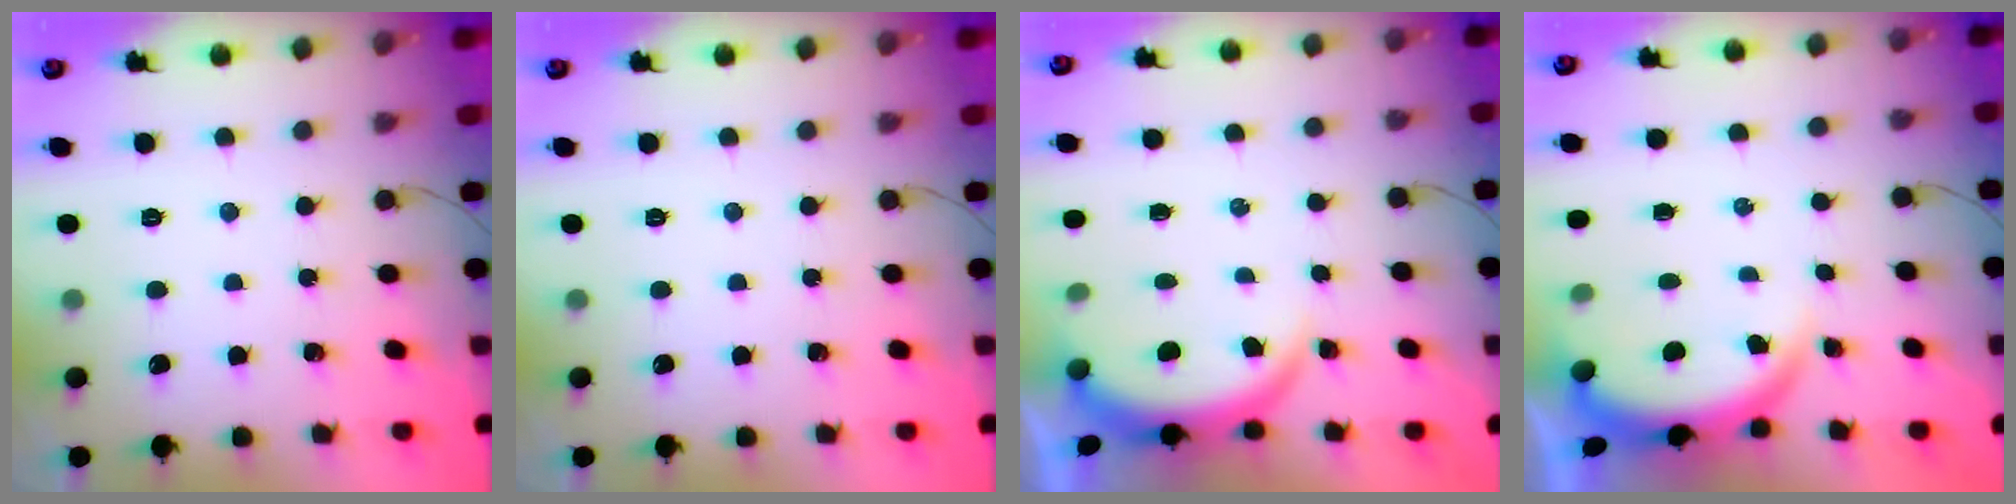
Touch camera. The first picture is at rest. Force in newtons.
{"total": 0.0}
{"total": 3.9, "press": 3.9, "slide": 0.2}
{"total": 3.8, "press": 3.8, "slide": 0.2}